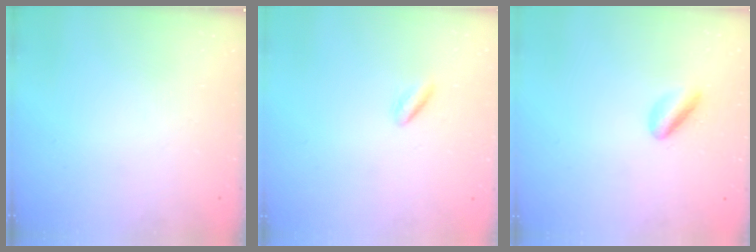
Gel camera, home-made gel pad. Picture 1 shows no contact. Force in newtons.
{"total": 0.9, "press": 0.7, "slide": 0.6}
{"total": 3.2, "press": 3.1, "slide": 0.7}